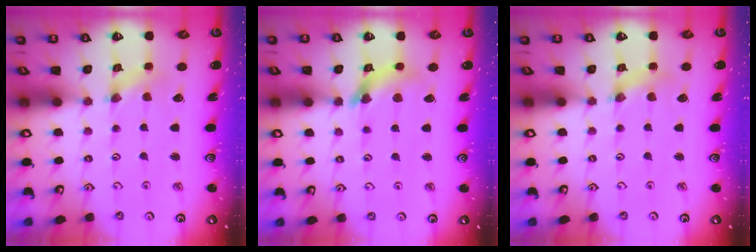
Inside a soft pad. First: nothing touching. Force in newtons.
{"total": 9.8, "press": 9.8, "slide": 1.0}
{"total": 1.3, "press": 1.3, "slide": 0.4}